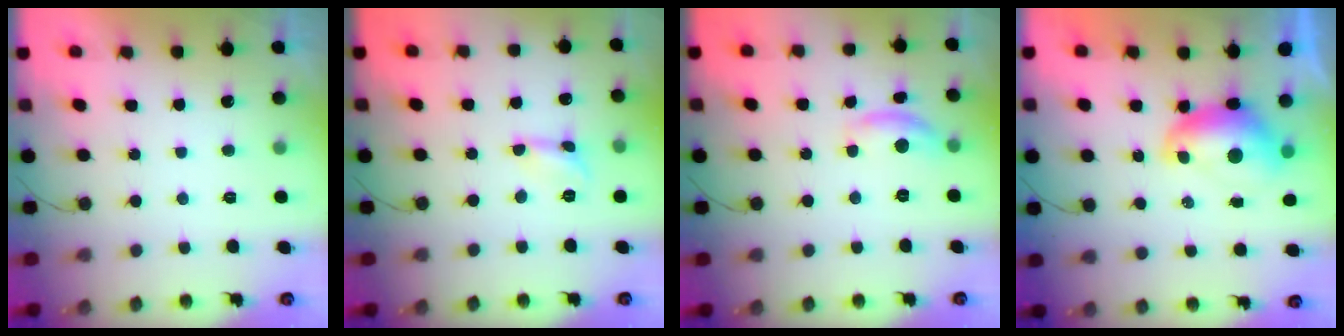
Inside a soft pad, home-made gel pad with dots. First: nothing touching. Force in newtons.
{"total": 2.8, "press": 2.7, "slide": 0.3}
{"total": 9.2, "press": 9.2, "slide": 0.4}
{"total": 8.9, "press": 8.9, "slide": 1.0}